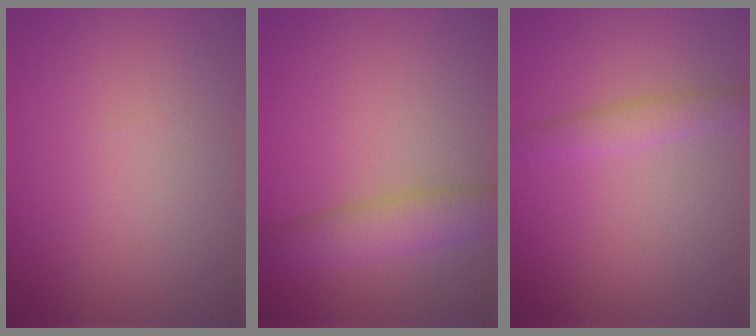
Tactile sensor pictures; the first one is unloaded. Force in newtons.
{"total": 4.0, "press": 4.0, "slide": 0.2}
{"total": 2.0, "press": 2.0, "slide": 0.0}